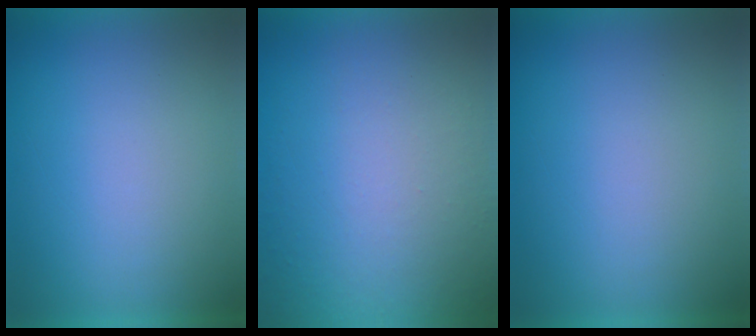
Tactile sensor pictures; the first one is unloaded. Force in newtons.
{"total": 7.8}
{"total": 0.0}